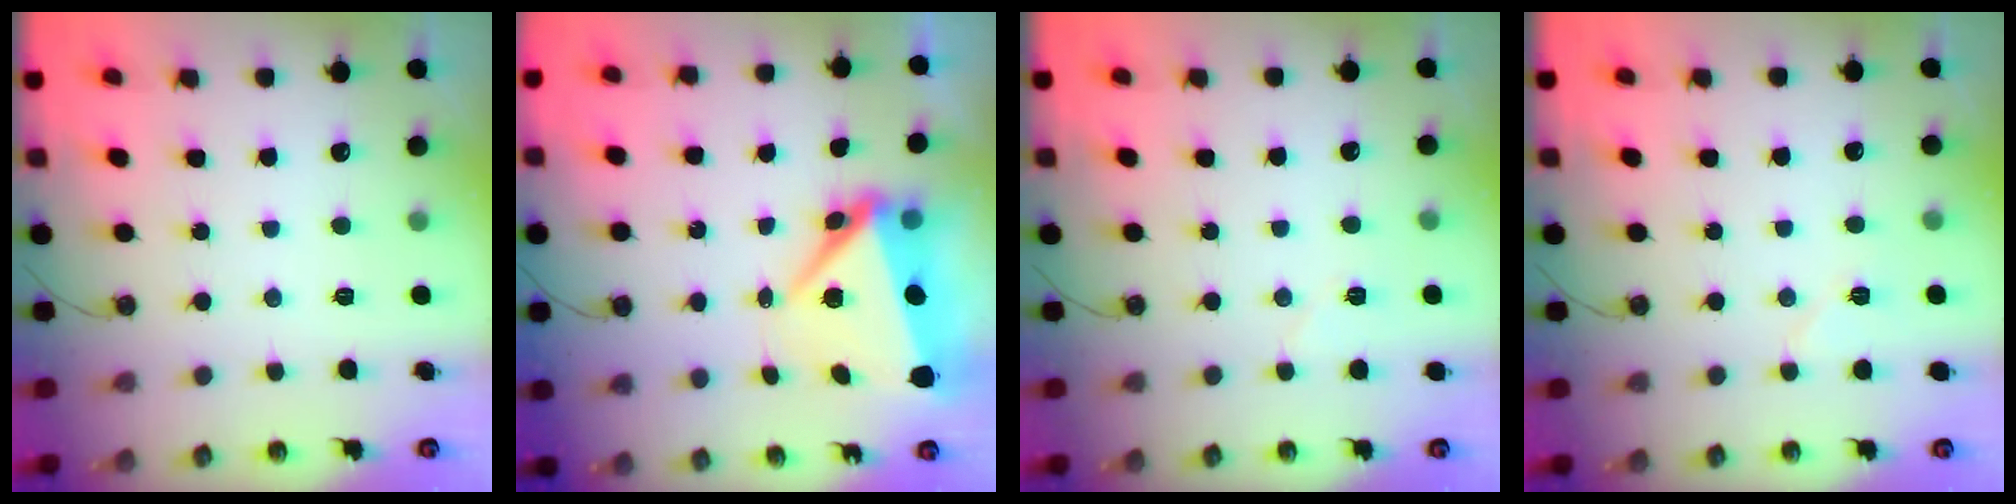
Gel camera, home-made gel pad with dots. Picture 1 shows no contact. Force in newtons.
{"total": 8.4, "press": 8.2, "slide": 1.8}
{"total": 4.3, "press": 3.9, "slide": 1.9}
{"total": 5.6, "press": 5.3, "slide": 1.7}